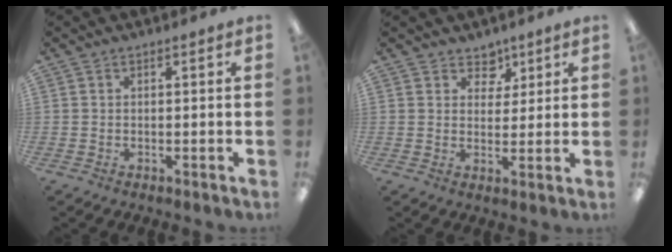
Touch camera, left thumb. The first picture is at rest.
{"total": 4.9, "force": [3.4, 3.4, 0.6], "torque": [0.004, -0.021, 0.058]}